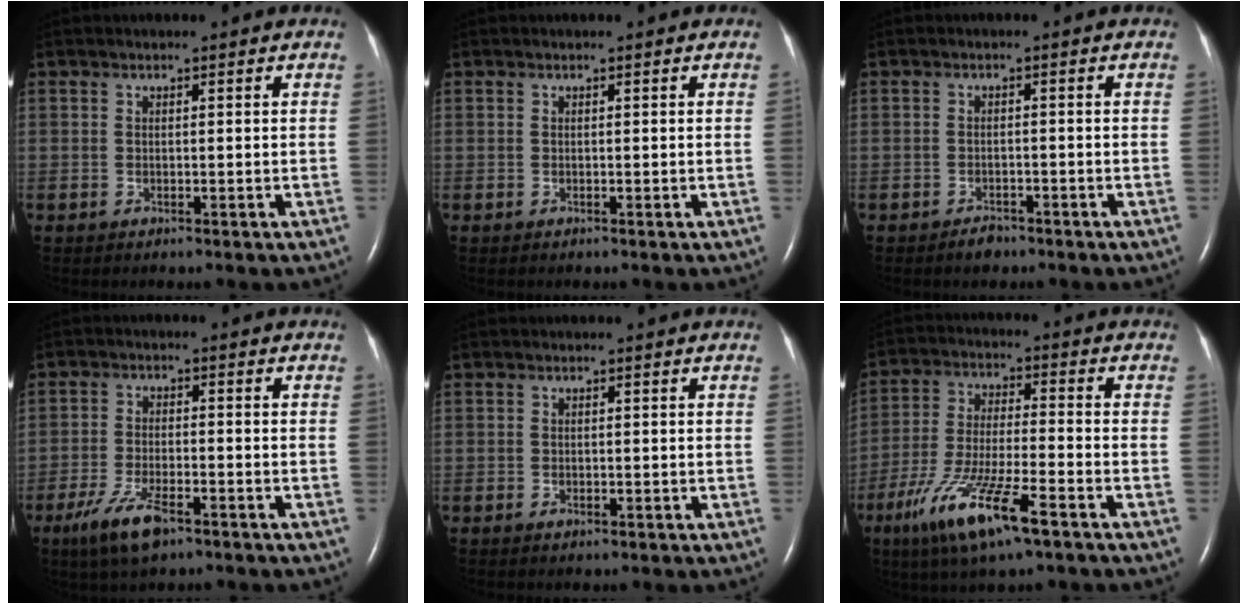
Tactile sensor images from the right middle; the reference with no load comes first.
{"total": 0.0}
{"total": 1.9, "force": [-1.5, 0.9, 0.6], "torque": [-0.016, 0.000, -0.021]}
{"total": 6.9, "force": [-4.4, 1.9, 5.0], "torque": [-0.109, -0.012, -0.078]}
{"total": 0.8, "force": [-0.4, 0.4, 0.6], "torque": [-0.010, 0.000, -0.003]}
{"total": 13.2, "force": [-7.4, 1.7, 10.8], "torque": [-0.216, -0.025, -0.132]}